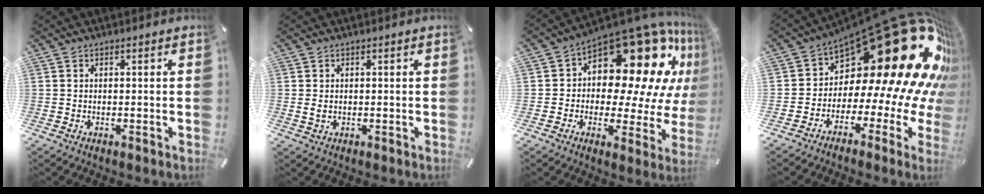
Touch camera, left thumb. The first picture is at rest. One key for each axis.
{"total": 1.9, "fx": 0.0, "fy": 1.4, "fz": 1.3, "tx": -0.017, "ty": 0.000, "tz": -0.002}
{"total": 21.9, "fx": 10.1, "fy": 11.6, "fz": 15.5, "tx": -0.213, "ty": -0.095, "tz": 0.173}
{"total": 30.7, "fx": 13.6, "fy": 14.0, "fz": 23.7, "tx": -0.321, "ty": -0.147, "tz": 0.266}